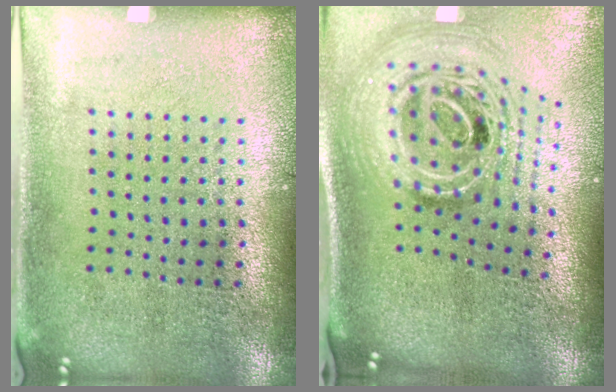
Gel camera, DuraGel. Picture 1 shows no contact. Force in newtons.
{"total": 3.0, "press": 2.1, "slide": 2.3}